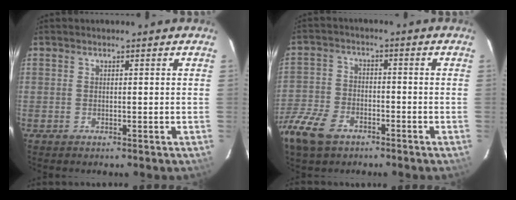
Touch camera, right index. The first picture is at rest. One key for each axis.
{"total": 10.9, "fx": -7.0, "fy": 6.3, "fz": 5.5, "tx": -0.150, "ty": -0.005, "tz": -0.142}